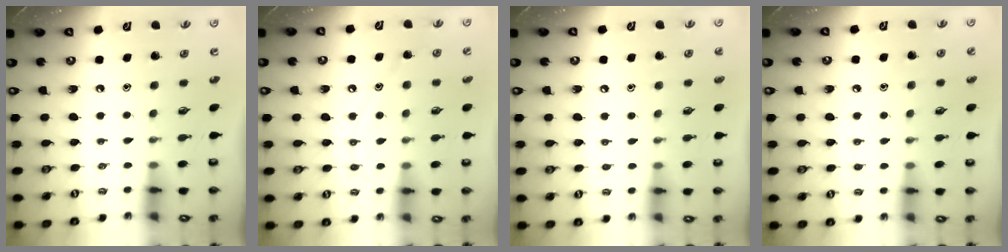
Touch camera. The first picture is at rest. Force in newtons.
{"total": 9.5, "press": 9.4, "slide": 0.8}
{"total": 5.2, "press": 5.1, "slide": 0.6}
{"total": 5.3, "press": 5.3, "slide": 0.2}